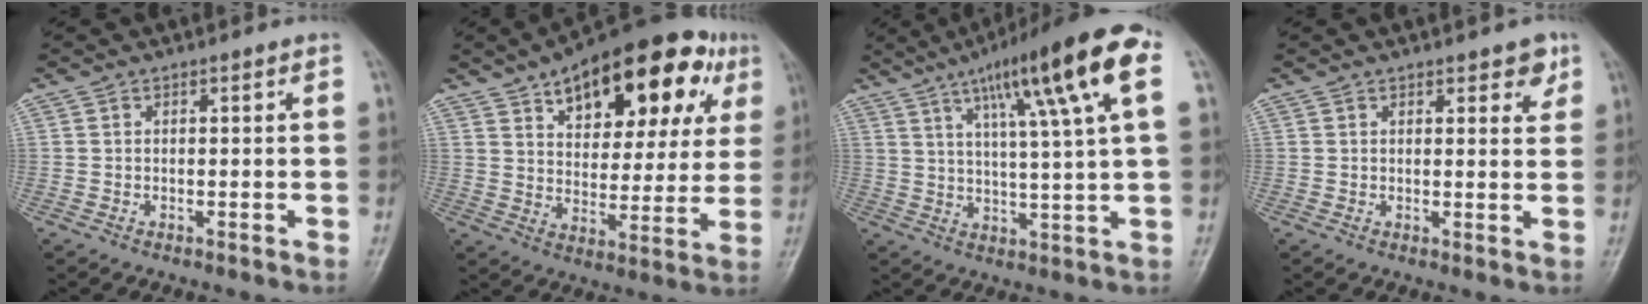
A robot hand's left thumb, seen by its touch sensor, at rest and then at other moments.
{"total": 24.5, "force": [11.9, 12.1, 17.6], "torque": [-0.209, -0.001, 0.173]}
{"total": 18.4, "force": [7.7, 2.0, 16.5], "torque": [-0.249, 0.004, 0.115]}
{"total": 3.7, "force": [2.3, 1.7, 2.4], "torque": [-0.008, -0.011, 0.026]}